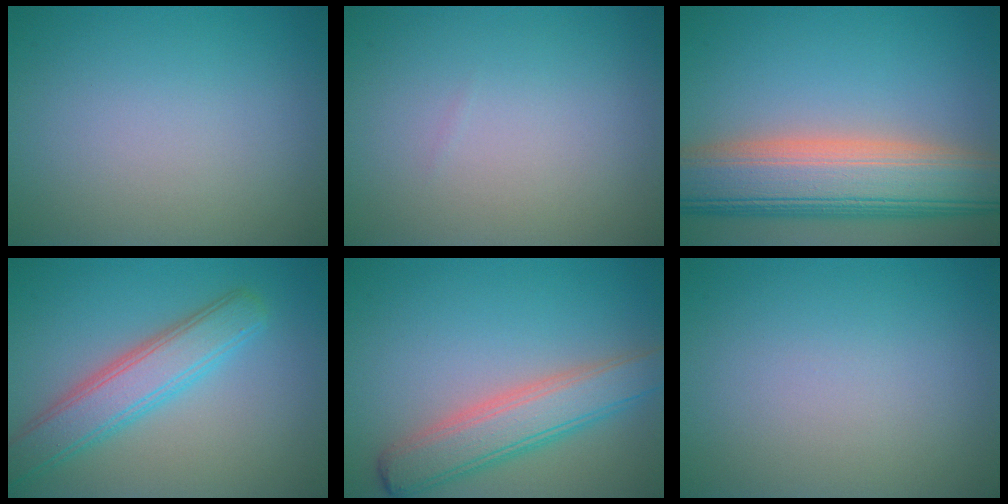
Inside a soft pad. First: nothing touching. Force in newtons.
{"total": 0.0}
{"total": 11.1, "press": 11.0, "slide": 0.8}
{"total": 5.0, "press": 5.0, "slide": 0.2}
{"total": 5.3, "press": 5.3, "slide": 0.1}
{"total": 0.0}